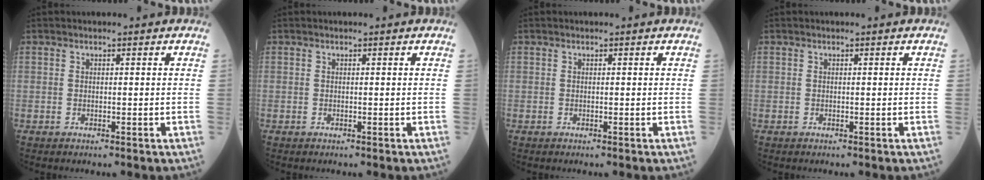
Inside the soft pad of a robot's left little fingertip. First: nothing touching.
{"total": 0.0}
{"total": 0.0}
{"total": 0.0}